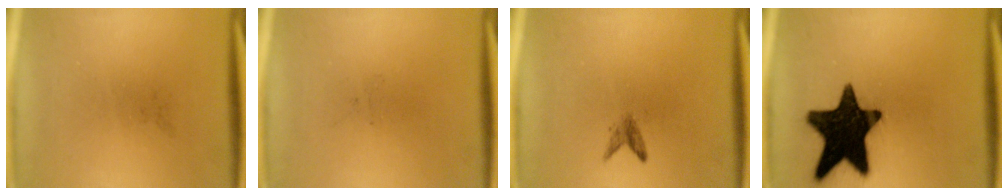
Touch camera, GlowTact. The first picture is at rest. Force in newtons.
{"total": 0.0}
{"total": 1.3}
{"total": 18.2}